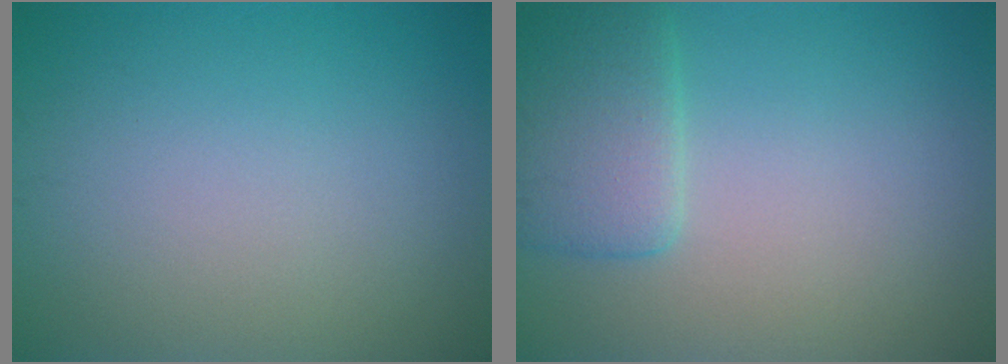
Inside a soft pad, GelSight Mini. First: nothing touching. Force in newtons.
{"total": 3.7, "press": 3.7, "slide": 0.3}